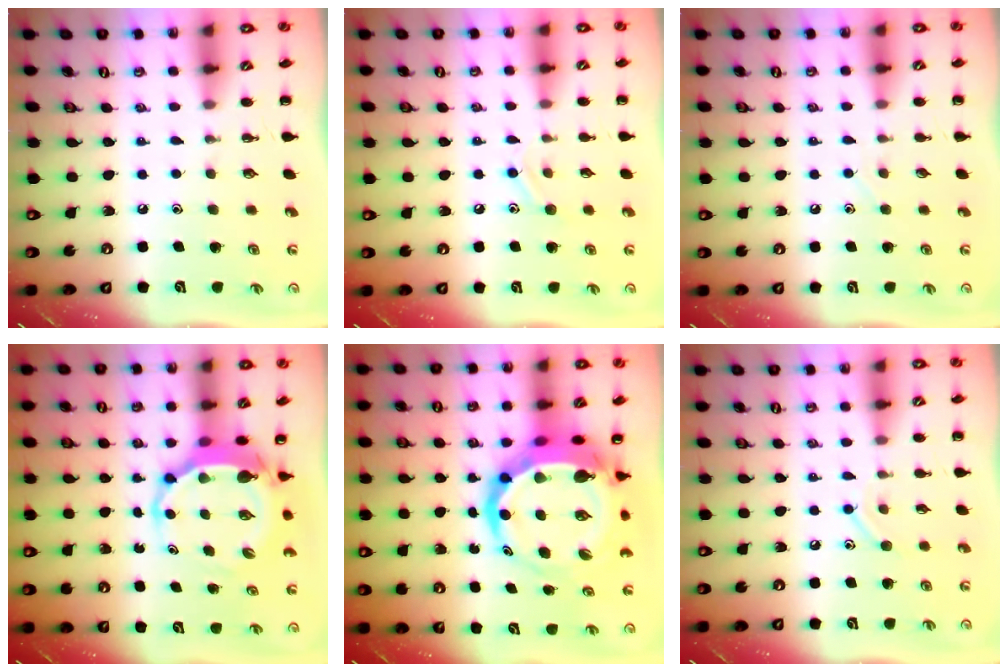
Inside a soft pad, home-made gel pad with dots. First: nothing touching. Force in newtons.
{"total": 7.3, "press": 7.1, "slide": 1.4}
{"total": 2.4, "press": 2.3, "slide": 0.7}
{"total": 5.8, "press": 5.6, "slide": 1.7}
{"total": 12.8, "press": 12.3, "slide": 3.6}
{"total": 7.5, "press": 7.4, "slide": 1.4}